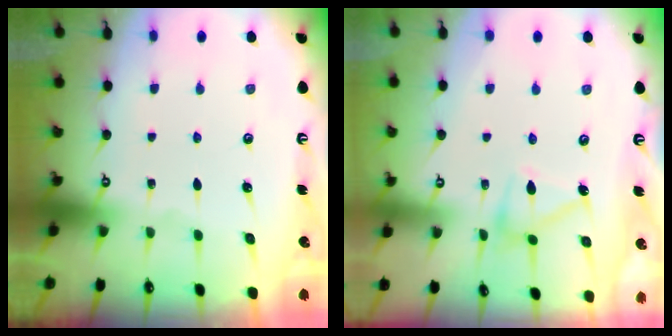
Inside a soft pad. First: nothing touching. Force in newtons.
{"total": 11.6, "press": 11.6, "slide": 0.4}